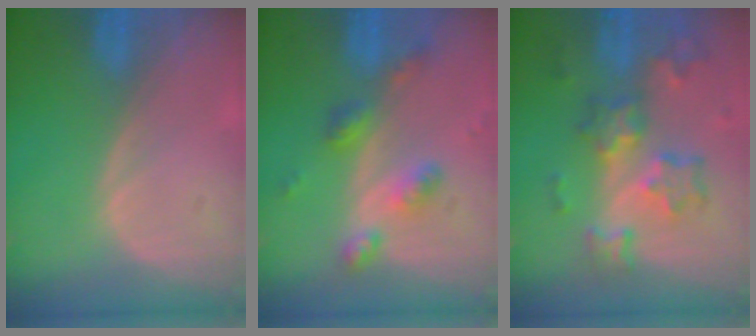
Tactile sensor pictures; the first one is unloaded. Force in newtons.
{"total": 6.0, "press": 5.2, "slide": 2.9}
{"total": 8.7, "press": 7.7, "slide": 4.1}